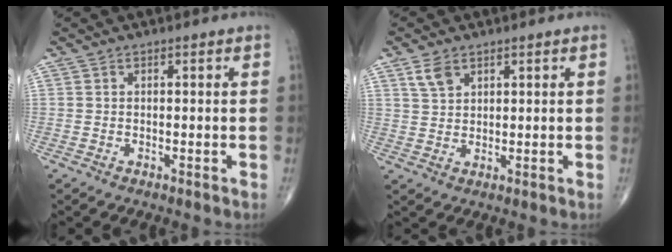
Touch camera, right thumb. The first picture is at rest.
{"total": 3.7, "force": [2.2, 2.2, 2.0], "torque": [-0.032, -0.007, 0.049]}